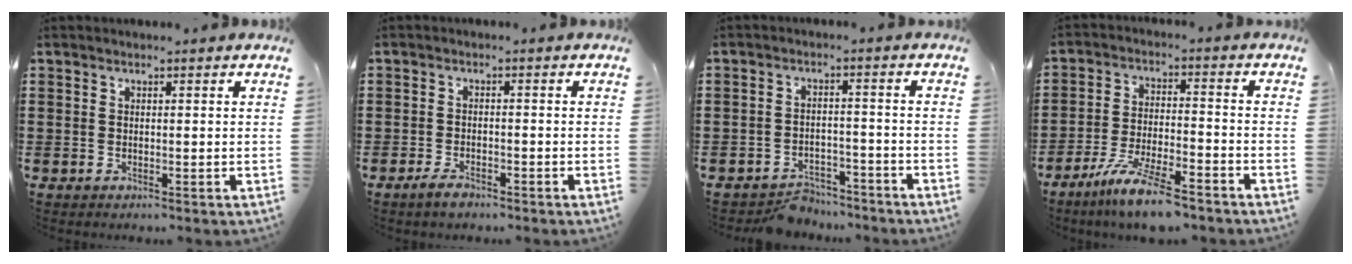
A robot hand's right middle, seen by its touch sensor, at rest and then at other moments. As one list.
[{"total": 2.1, "force": [-1.6, 0.7, 1.2], "torque": [-0.030, -0.003, -0.032]}, {"total": 4.1, "force": [-4.0, 1.0, 0.3], "torque": [-0.010, 0.004, -0.082]}, {"total": 9.0, "force": [-7.2, 1.0, 5.2], "torque": [-0.110, -0.002, -0.137]}]